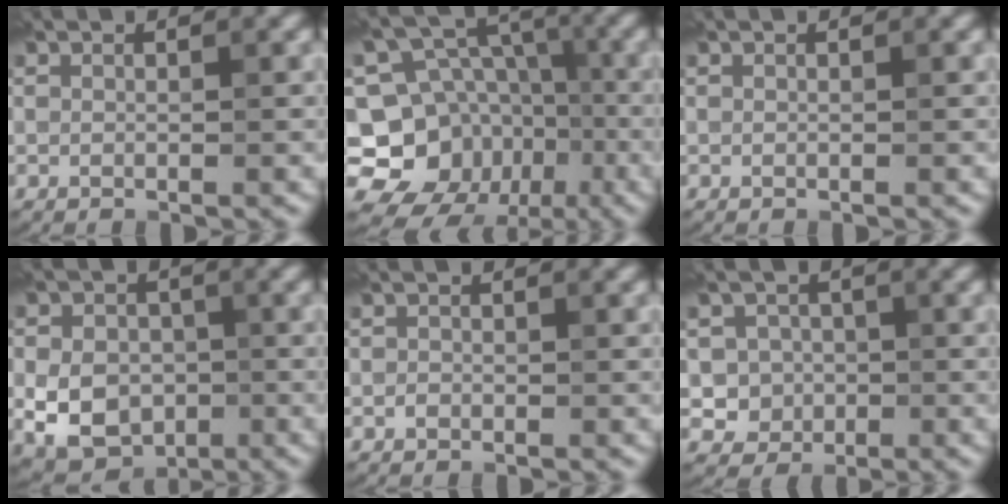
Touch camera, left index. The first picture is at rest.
{"total": 11.5, "force": [-4.5, 9.7, 4.2], "torque": [-0.075, 0.014, -0.090]}
{"total": 0.0}
{"total": 6.6, "force": [-1.6, 5.1, 4.0], "torque": [-0.078, -0.009, -0.035]}
{"total": 0.6, "force": [-0.3, 0.5, 0.2], "torque": [-0.001, -0.002, -0.007]}
{"total": 3.3, "force": [-0.4, 3.1, 0.8], "torque": [0.008, 0.000, -0.022]}